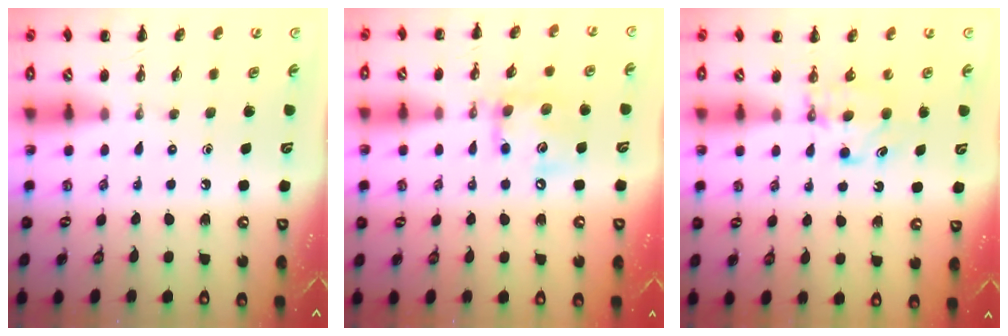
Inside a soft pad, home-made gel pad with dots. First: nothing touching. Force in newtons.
{"total": 12.5, "press": 12.3, "slide": 2.2}
{"total": 5.0, "press": 4.9, "slide": 1.1}